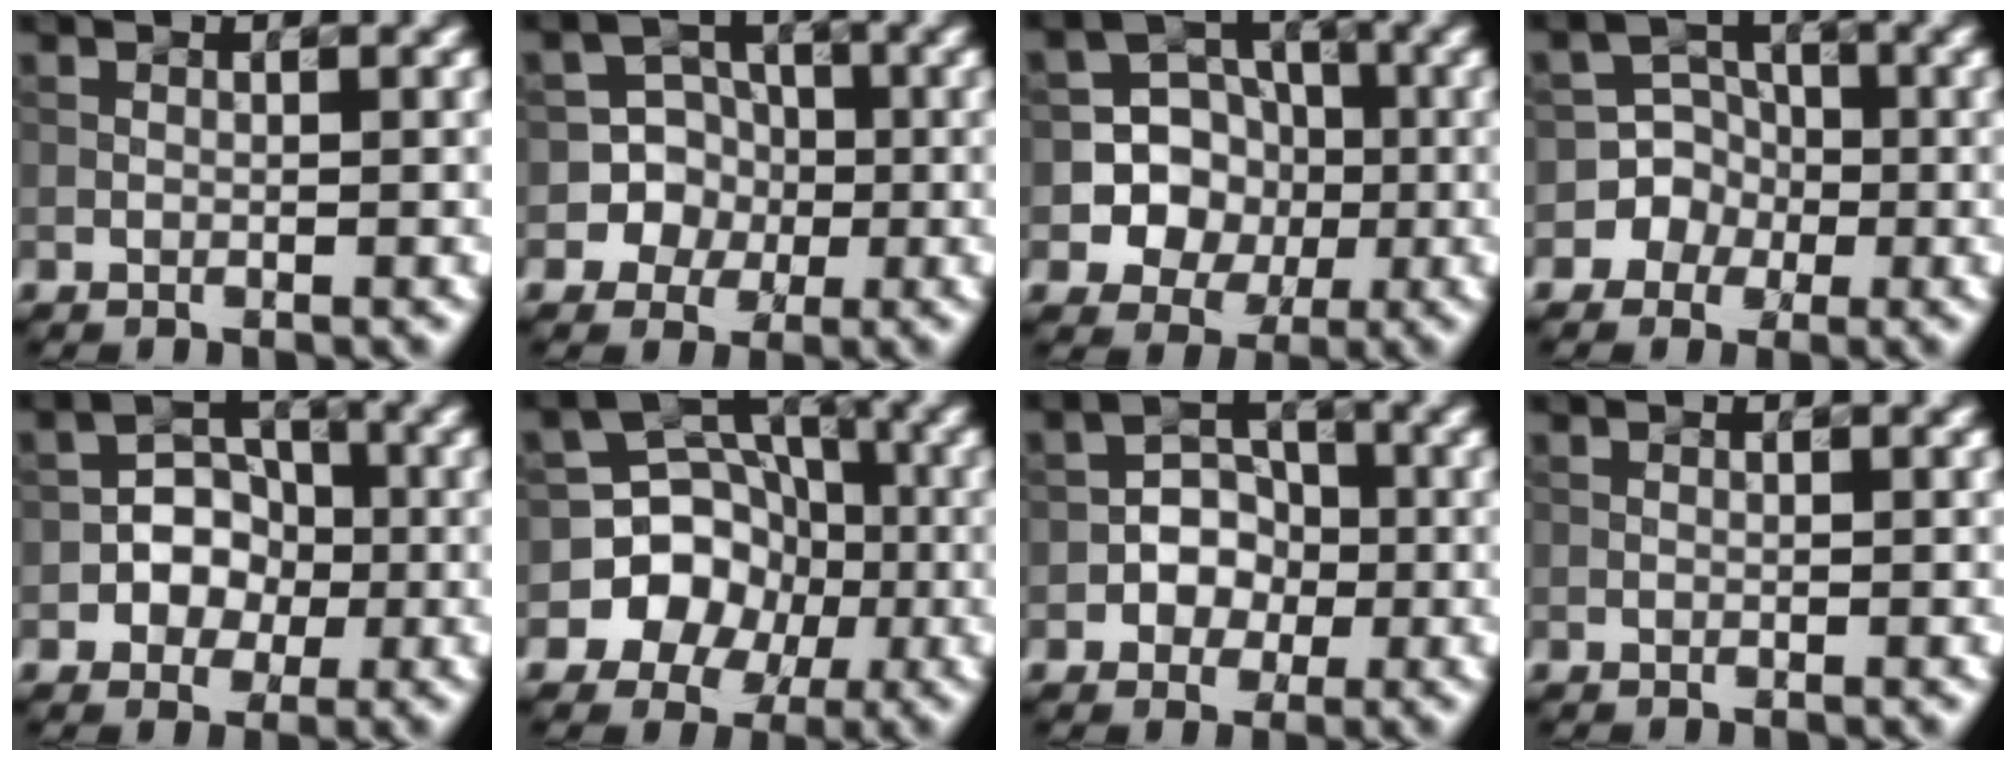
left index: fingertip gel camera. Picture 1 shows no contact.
{"total": 5.7, "force": [-1.5, 5.4, 0.4], "torque": [0.015, 0.021, -0.041]}
{"total": 7.8, "force": [-1.4, 7.4, 2.0], "torque": [-0.026, 0.021, -0.043]}
{"total": 4.3, "force": [-1.7, 3.9, 0.0], "torque": [0.030, 0.017, -0.044]}
{"total": 3.5, "force": [-0.9, 3.0, 1.6], "torque": [-0.005, 0.004, -0.028]}
{"total": 7.4, "force": [-2.4, 6.8, 1.8], "torque": [-0.007, 0.013, -0.067]}
{"total": 3.0, "force": [-0.8, 2.6, 1.3], "torque": [-0.006, 0.004, -0.021]}
{"total": 0.0}